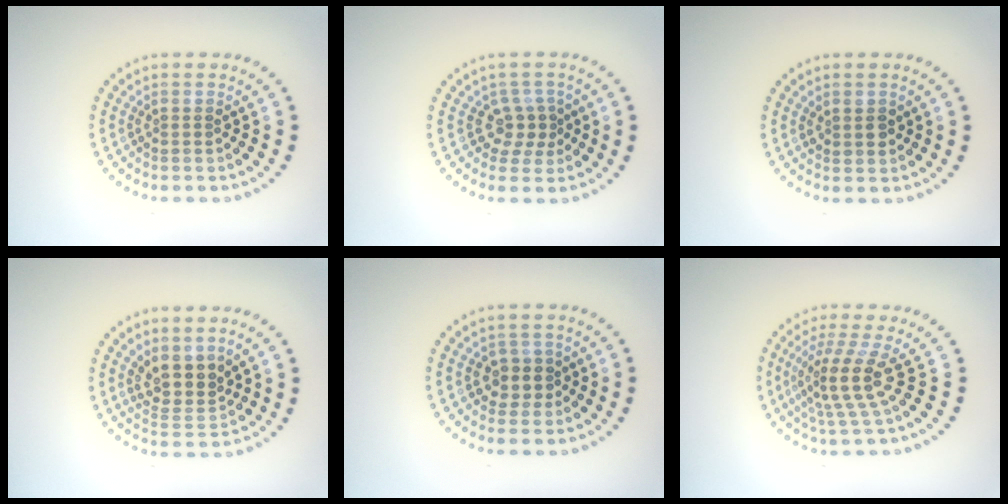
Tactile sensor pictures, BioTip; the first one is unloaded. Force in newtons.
{"total": 2.3, "press": 1.8, "slide": 1.5}
{"total": 1.5, "press": 1.4, "slide": 0.4}
{"total": 3.5, "press": 2.9, "slide": 2.0}
{"total": 2.4, "press": 2.2, "slide": 0.9}
{"total": 4.2, "press": 3.0, "slide": 2.9}